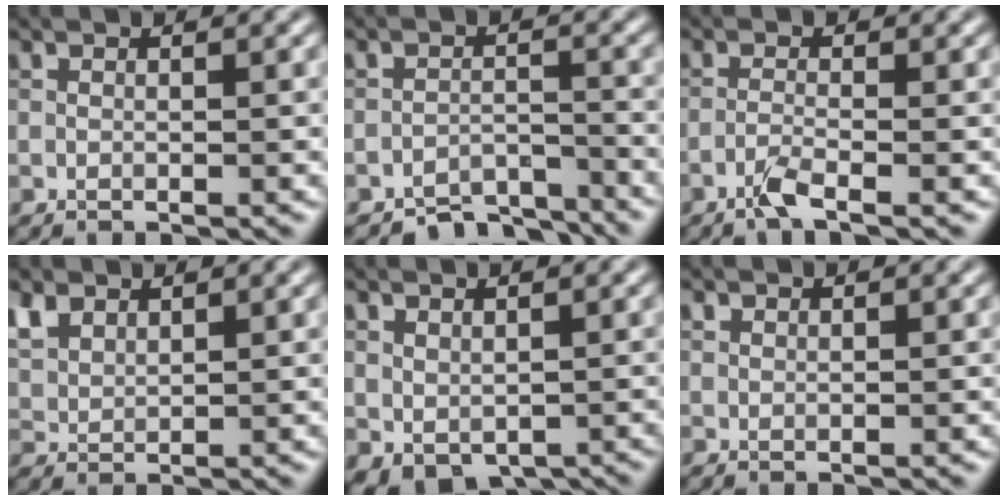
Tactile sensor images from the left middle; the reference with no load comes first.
{"total": 4.5, "force": [-4.2, 1.2, 0.9], "torque": [-0.011, -0.004, -0.072]}
{"total": 1.8, "force": [-1.2, 0.2, 1.3], "torque": [-0.030, 0.004, -0.033]}
{"total": 3.1, "force": [2.1, 1.8, 1.5], "torque": [-0.046, 0.005, 0.047]}
{"total": 3.6, "force": [-1.0, 2.3, 2.6], "torque": [-0.047, -0.013, -0.005]}
{"total": 0.6, "force": [0.5, 0.4, 0.1], "torque": [-0.001, 0.000, 0.013]}